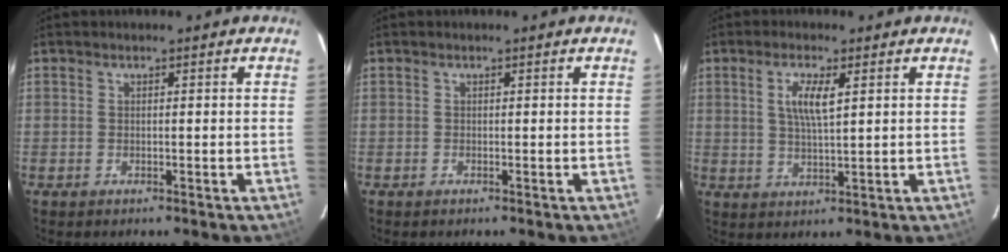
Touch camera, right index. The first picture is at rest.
{"total": 0.0}
{"total": 5.1, "force": [1.7, 1.3, 4.6], "torque": [-0.090, 0.001, 0.034]}